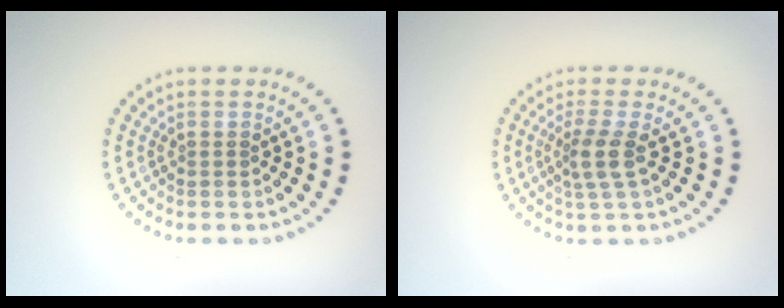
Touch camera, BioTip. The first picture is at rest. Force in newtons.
{"total": 2.4, "press": 1.8, "slide": 1.5}